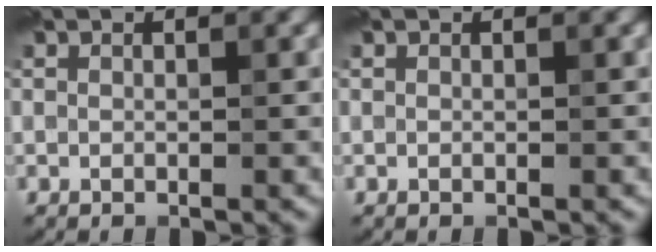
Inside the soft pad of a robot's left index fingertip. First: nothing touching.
{"total": 0.0}